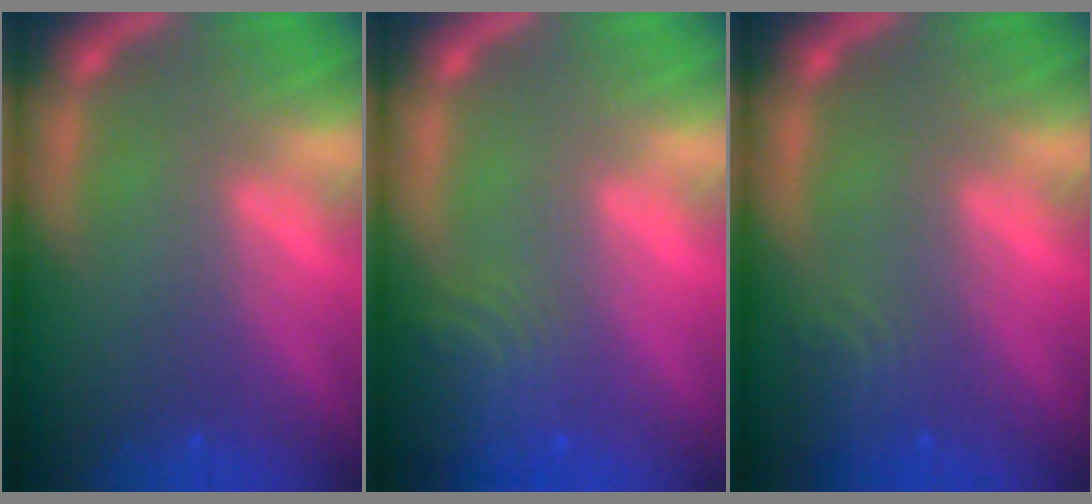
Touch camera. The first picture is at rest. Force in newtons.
{"total": 5.0}
{"total": 2.4}